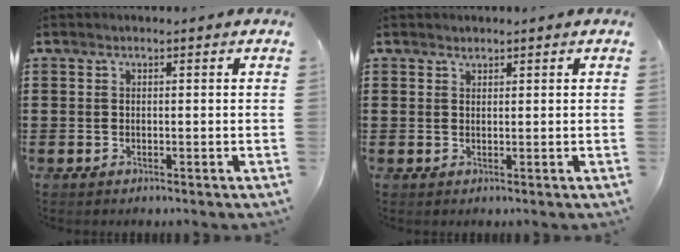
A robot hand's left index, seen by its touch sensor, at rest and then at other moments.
{"total": 0.8, "force": [0.7, 0.3, 0.1], "torque": [-0.002, 0.000, 0.014]}